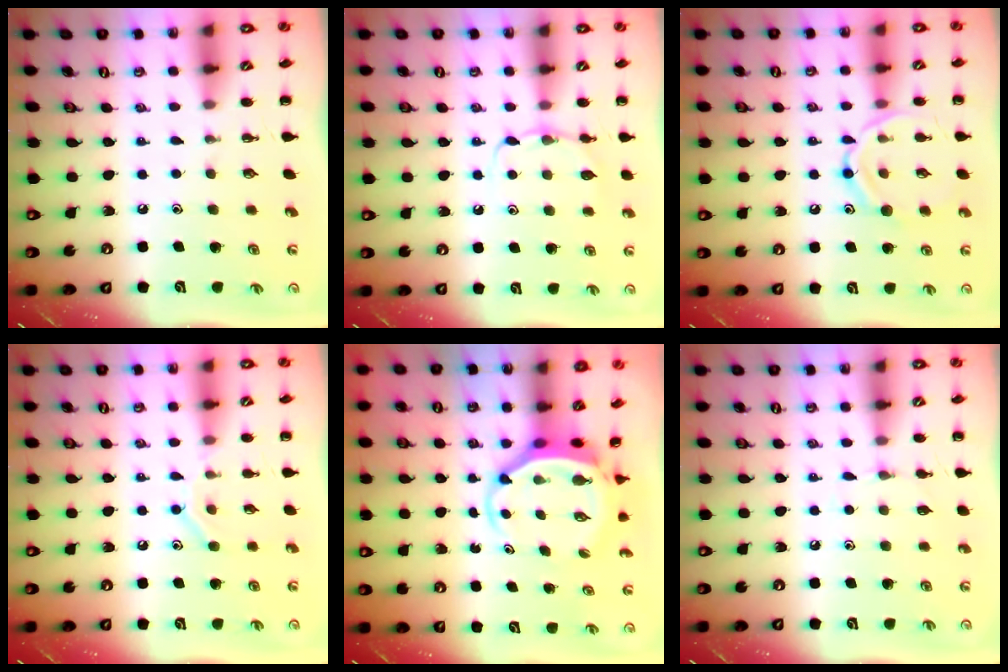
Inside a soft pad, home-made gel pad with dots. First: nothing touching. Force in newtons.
{"total": 7.4, "press": 7.2, "slide": 1.7}
{"total": 13.0, "press": 13.0, "slide": 0.8}
{"total": 8.7, "press": 8.5, "slide": 1.6}
{"total": 5.1, "press": 4.9, "slide": 1.2}
{"total": 4.6, "press": 4.4, "slide": 1.5}